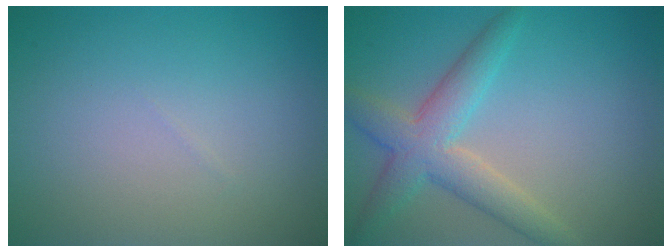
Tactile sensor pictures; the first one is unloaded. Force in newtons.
{"total": 4.8, "press": 4.8, "slide": 0.3}